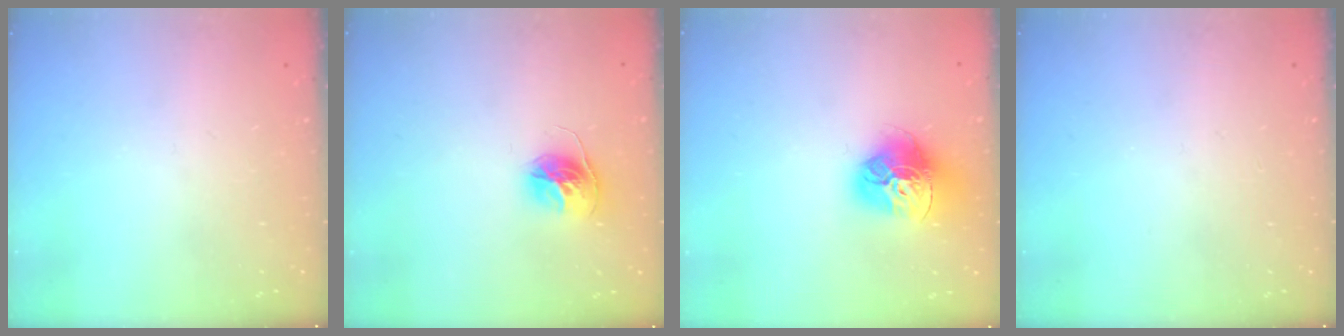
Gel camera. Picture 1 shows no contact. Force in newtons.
{"total": 11.8, "press": 11.7, "slide": 0.8}
{"total": 16.6, "press": 16.6, "slide": 1.6}
{"total": 0.0}